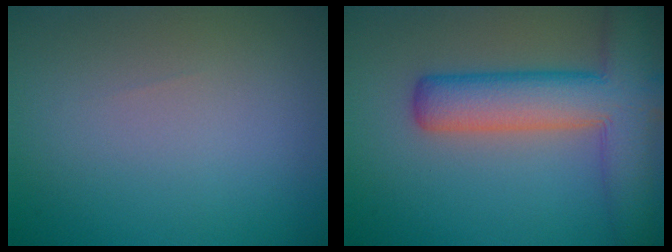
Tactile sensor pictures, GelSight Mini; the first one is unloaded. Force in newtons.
{"total": 8.8, "press": 8.8, "slide": 0.5}